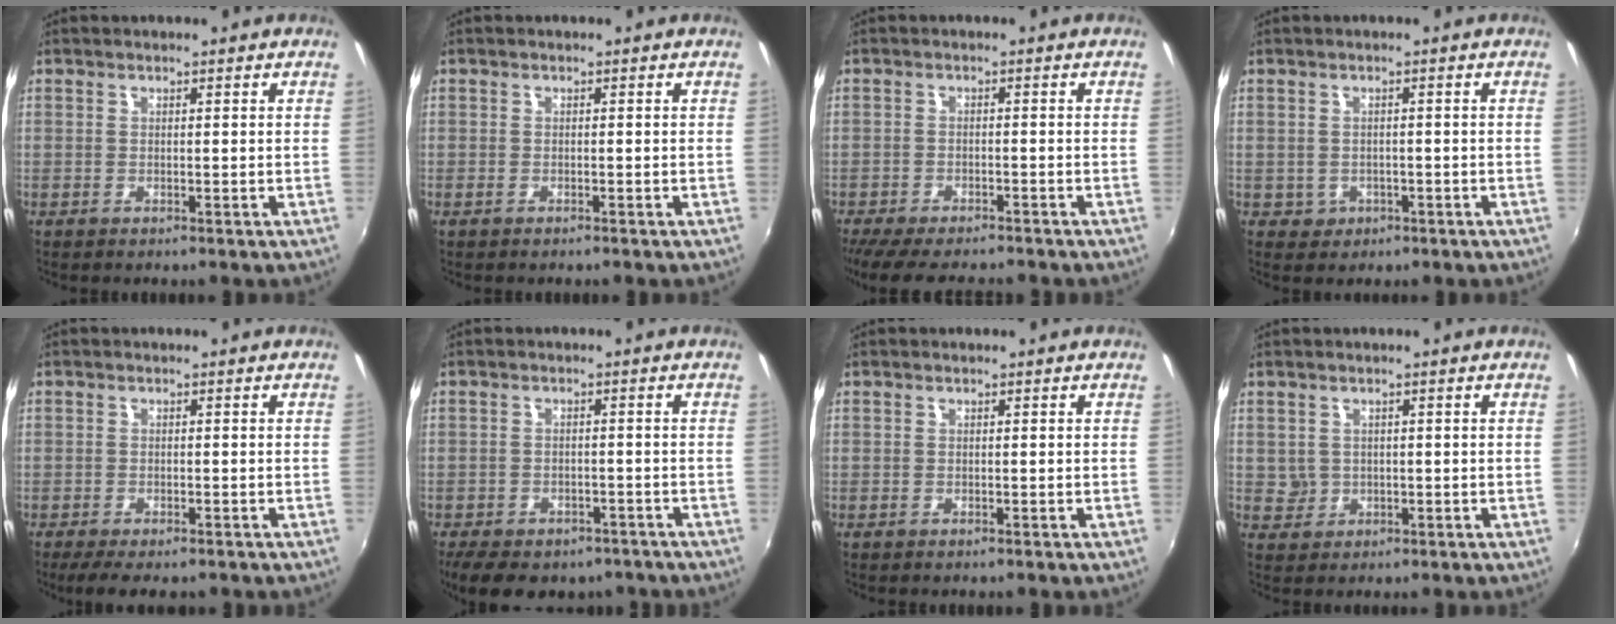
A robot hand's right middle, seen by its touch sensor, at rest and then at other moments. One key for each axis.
{"total": 0.8, "fx": -0.7, "fy": 0.1, "fz": 0.5, "tx": -0.011, "ty": -0.002, "tz": -0.012}
{"total": 11.1, "fx": -9.7, "fy": 2.1, "fz": 5.0, "tx": -0.112, "ty": -0.028, "tz": -0.155}
{"total": 2.7, "fx": -0.6, "fy": 2.5, "fz": 0.7, "tx": -0.020, "ty": 0.003, "tz": 0.000}
{"total": 4.7, "fx": -3.6, "fy": 1.3, "fz": 2.7, "tx": -0.064, "ty": -0.018, "tz": -0.060}
{"total": 12.3, "fx": -9.0, "fy": 6.1, "fz": 5.7, "tx": -0.128, "ty": -0.016, "tz": -0.121}
{"total": 0.0}
{"total": 2.4, "fx": 0.2, "fy": 2.4, "fz": 0.4, "tx": -0.001, "ty": 0.002, "tz": 0.005}